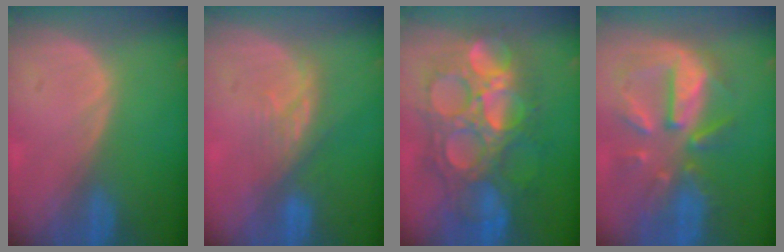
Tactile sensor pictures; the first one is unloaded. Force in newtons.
{"total": 4.3, "press": 4.0, "slide": 1.4}
{"total": 13.4, "press": 13.3, "slide": 1.5}
{"total": 10.3, "press": 9.3, "slide": 4.5}